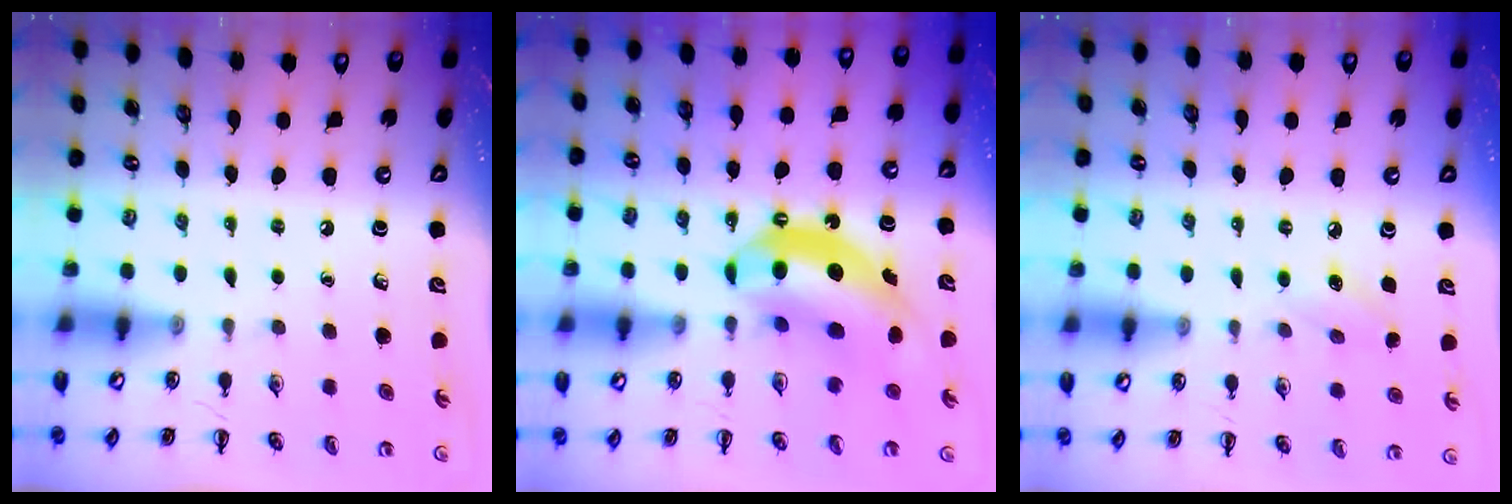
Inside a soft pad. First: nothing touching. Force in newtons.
{"total": 12.6, "press": 12.2, "slide": 3.3}
{"total": 5.2, "press": 5.0, "slide": 1.4}